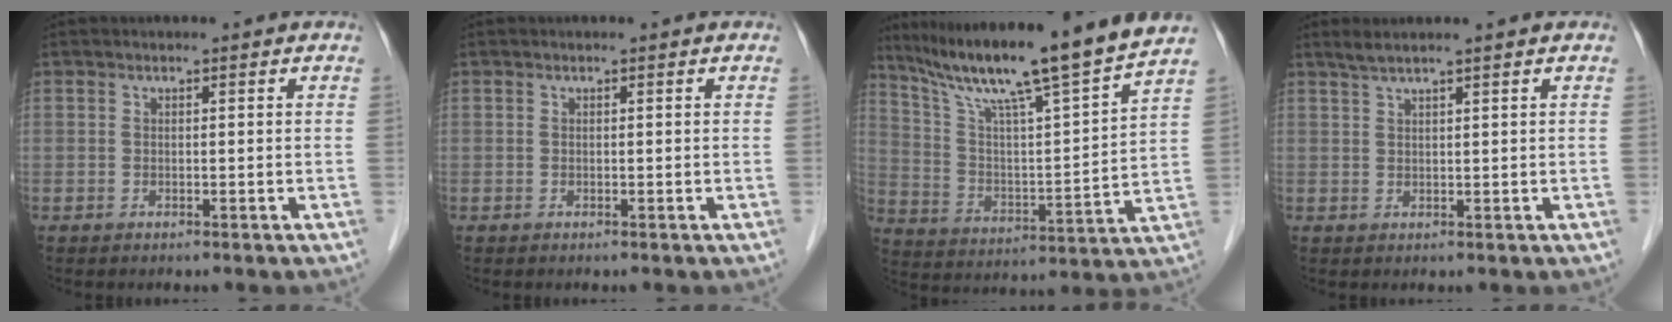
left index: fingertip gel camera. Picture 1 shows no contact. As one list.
[{"total": 0.0}, {"total": 19.7, "force": [16.5, -1.5, 10.7], "torque": [-0.181, -0.014, 0.262]}, {"total": 2.6, "force": [2.1, -0.6, 1.4], "torque": [-0.031, 0.013, 0.045]}]